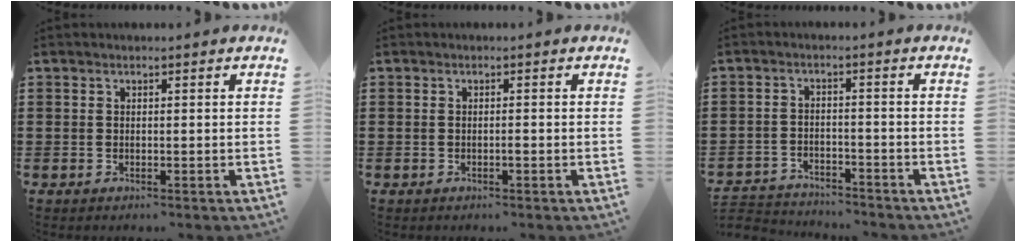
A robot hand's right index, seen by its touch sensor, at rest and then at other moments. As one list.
[{"total": 0.7, "force": [-0.4, 0.0, 0.7], "torque": [-0.013, -0.004, -0.006]}, {"total": 3.3, "force": [-3.2, 0.4, -0.2], "torque": [-0.005, 0.002, -0.071]}]